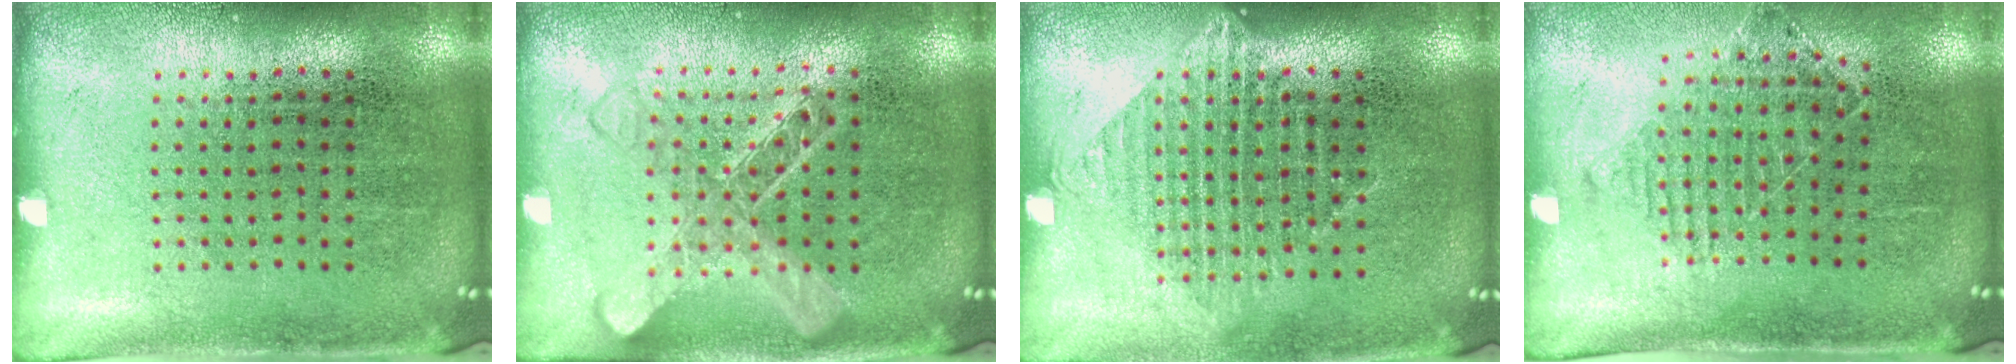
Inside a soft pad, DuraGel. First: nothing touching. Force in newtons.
{"total": 1.5, "press": 1.5, "slide": 0.3}
{"total": 1.2, "press": 1.1, "slide": 0.5}
{"total": 1.1, "press": 1.0, "slide": 0.5}